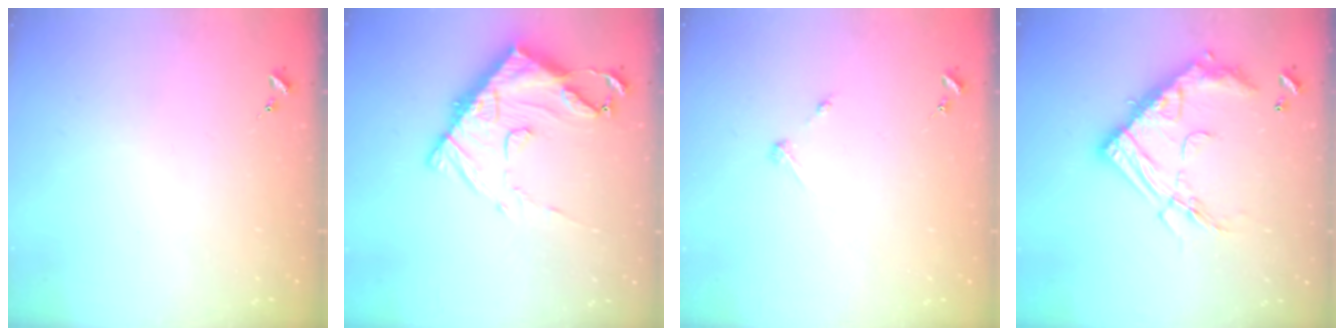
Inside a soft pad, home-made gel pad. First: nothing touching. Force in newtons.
{"total": 16.0, "press": 16.0, "slide": 1.2}
{"total": 2.7, "press": 2.7, "slide": 0.3}
{"total": 20.3, "press": 20.2, "slide": 1.9}